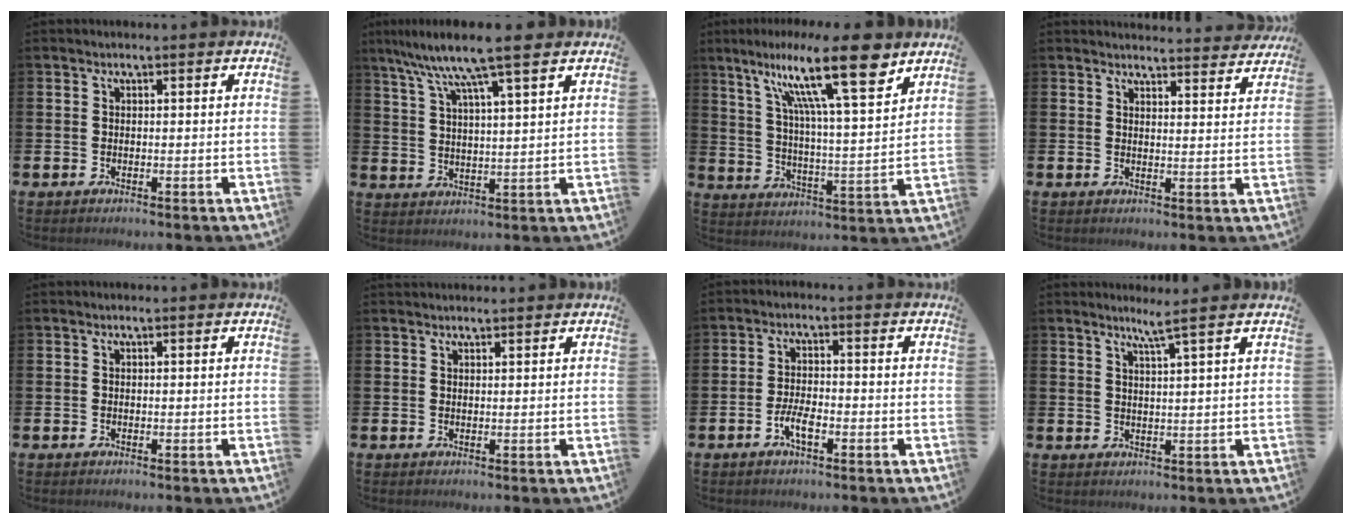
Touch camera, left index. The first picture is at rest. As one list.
[{"total": 9.2, "force": [7.5, 0.2, 5.2], "torque": [-0.115, -0.028, 0.130]}, {"total": 16.7, "force": [10.9, 3.1, 12.3], "torque": [-0.229, -0.044, 0.174]}, {"total": 3.6, "force": [3.6, 0.1, 0.0], "torque": [0.001, -0.027, 0.063]}, {"total": 0.0}, {"total": 1.0, "force": [1.0, 0.2, 0.1], "torque": [0.007, -0.003, 0.017]}, {"total": 3.4, "force": [-1.4, 1.1, 2.9], "torque": [-0.060, 0.003, -0.026]}, {"total": 2.9, "force": [2.4, -0.8, 1.4], "torque": [-0.037, -0.009, 0.041]}]